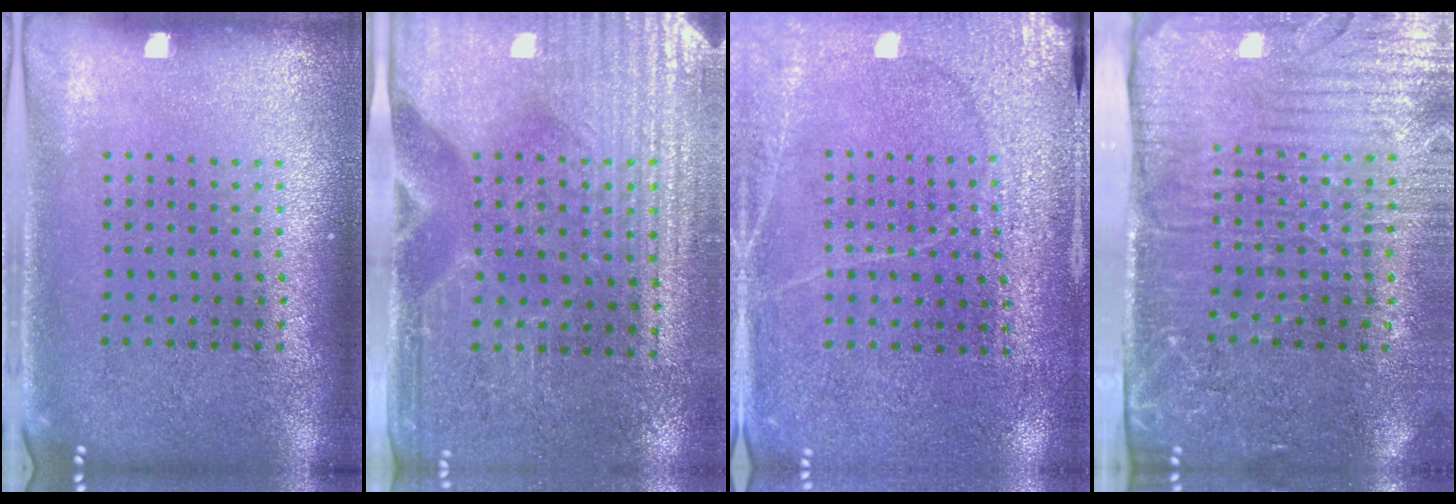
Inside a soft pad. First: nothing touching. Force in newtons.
{"total": 3.4, "press": 3.2, "slide": 1.2}
{"total": 2.9, "press": 2.8, "slide": 0.4}
{"total": 4.3, "press": 3.6, "slide": 2.3}